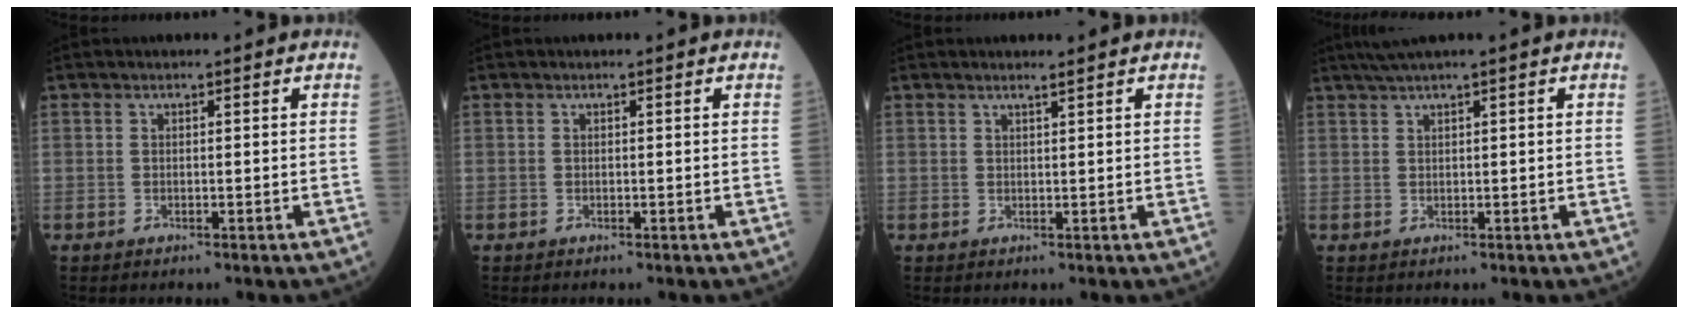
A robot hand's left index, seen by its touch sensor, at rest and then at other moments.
{"total": 0.0}
{"total": 0.8, "force": [0.6, -0.4, 0.4], "torque": [-0.020, -0.010, 0.018]}
{"total": 2.6, "force": [1.7, -0.7, 1.8], "torque": [-0.041, 0.010, 0.040]}